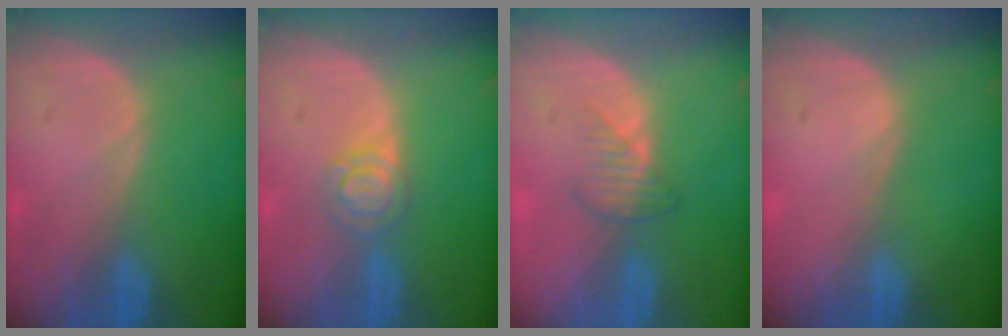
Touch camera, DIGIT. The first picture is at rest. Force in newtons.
{"total": 3.8, "press": 3.7, "slide": 0.9}
{"total": 2.8, "press": 2.7, "slide": 0.8}
{"total": 0.0}